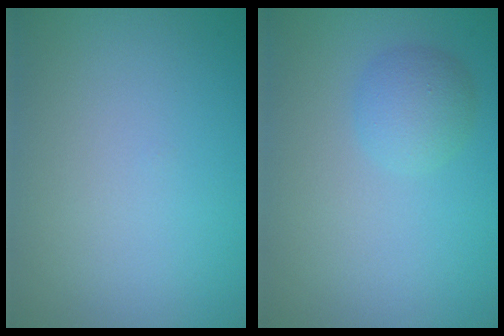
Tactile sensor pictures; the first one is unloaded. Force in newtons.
{"total": 2.3, "press": 2.3, "slide": 0.1}